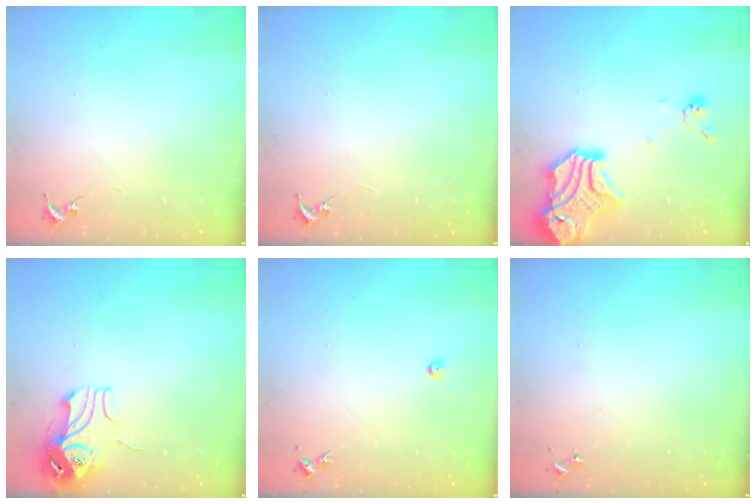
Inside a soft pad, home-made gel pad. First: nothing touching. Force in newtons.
{"total": 0.0}
{"total": 18.4, "press": 18.3, "slide": 2.2}
{"total": 10.9, "press": 10.9, "slide": 1.1}
{"total": 2.7, "press": 2.7, "slide": 0.2}
{"total": 0.0}